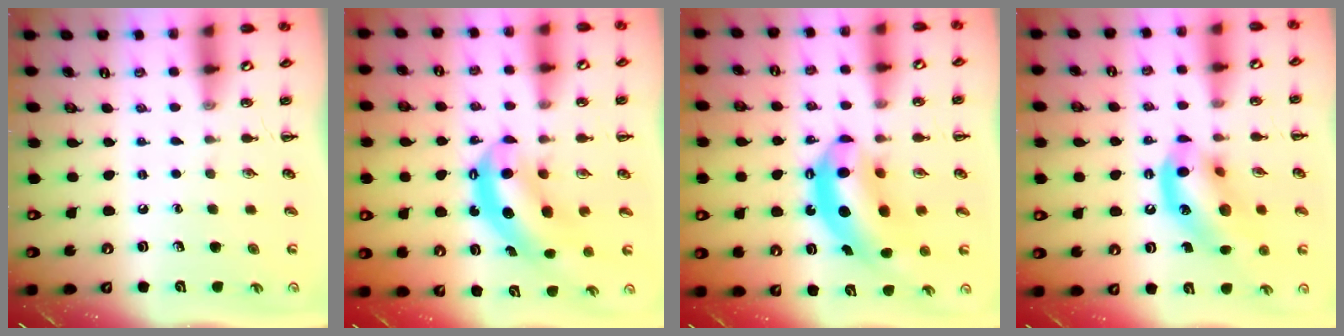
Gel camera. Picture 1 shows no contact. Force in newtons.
{"total": 7.4, "press": 7.2, "slide": 1.8}
{"total": 12.6, "press": 12.2, "slide": 3.3}
{"total": 14.0, "press": 13.6, "slide": 3.3}